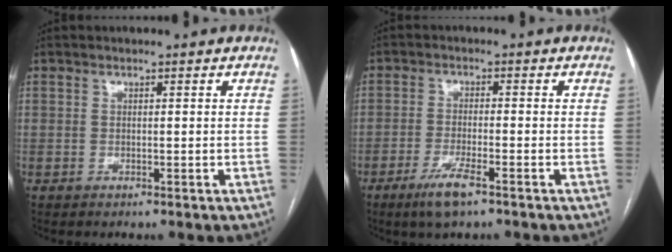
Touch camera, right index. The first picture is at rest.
{"total": 5.3, "force": [-3.4, 0.6, 4.0], "torque": [-0.085, -0.010, -0.062]}